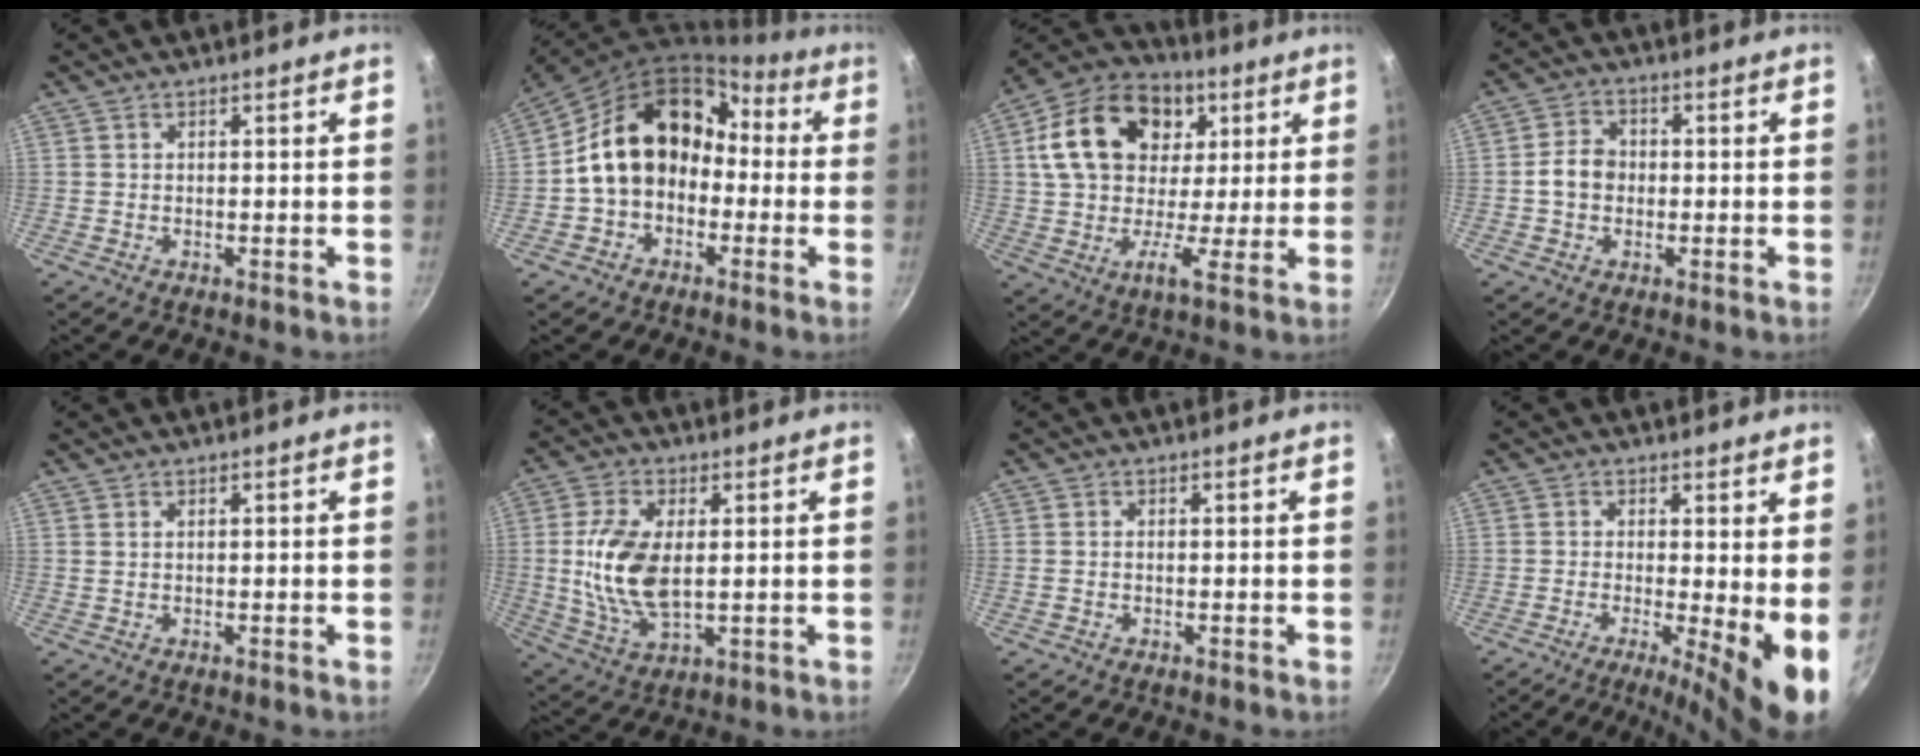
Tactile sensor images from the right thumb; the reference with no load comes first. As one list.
[{"total": 17.2, "force": [-1.0, 13.4, 10.7], "torque": [-0.153, 0.076, -0.024]}, {"total": 19.8, "force": [5.9, 14.1, 12.6], "torque": [-0.207, 0.014, 0.081]}, {"total": 5.2, "force": [-0.6, 4.3, 2.9], "torque": [-0.032, 0.019, -0.017]}, {"total": 0.0}, {"total": 12.7, "force": [0.9, 6.8, 10.7], "torque": [-0.208, -0.005, 0.021]}, {"total": 0.7, "force": [-0.2, 0.5, 0.4], "torque": [-0.010, 0.002, -0.002]}, {"total": 9.0, "force": [-0.5, 2.0, 8.8], "torque": [-0.118, -0.019, -0.010]}]